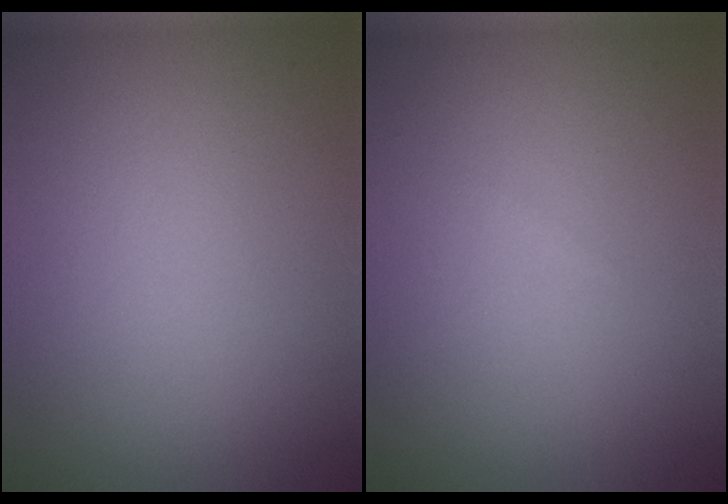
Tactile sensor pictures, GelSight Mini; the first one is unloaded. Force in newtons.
{"total": 0.0}